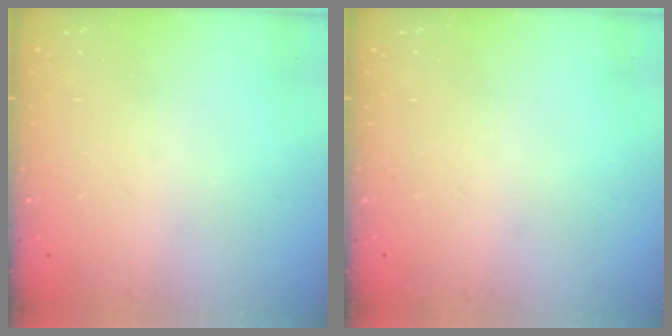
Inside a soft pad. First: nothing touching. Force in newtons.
{"total": 0.0}